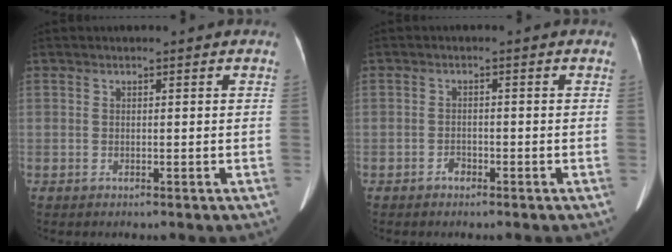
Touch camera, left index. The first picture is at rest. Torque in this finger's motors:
{"motor_torque": [-0.14, 0.07, -0.01, -0.01]}